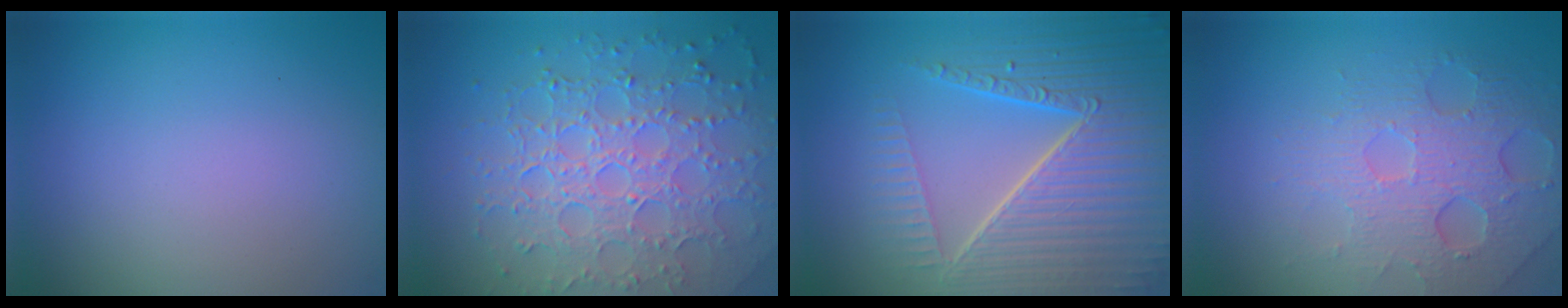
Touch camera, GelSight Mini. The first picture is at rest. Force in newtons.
{"total": 7.6, "press": 5.6, "slide": 5.1}
{"total": 9.0, "press": 6.2, "slide": 6.6}
{"total": 5.1, "press": 4.2, "slide": 2.9}